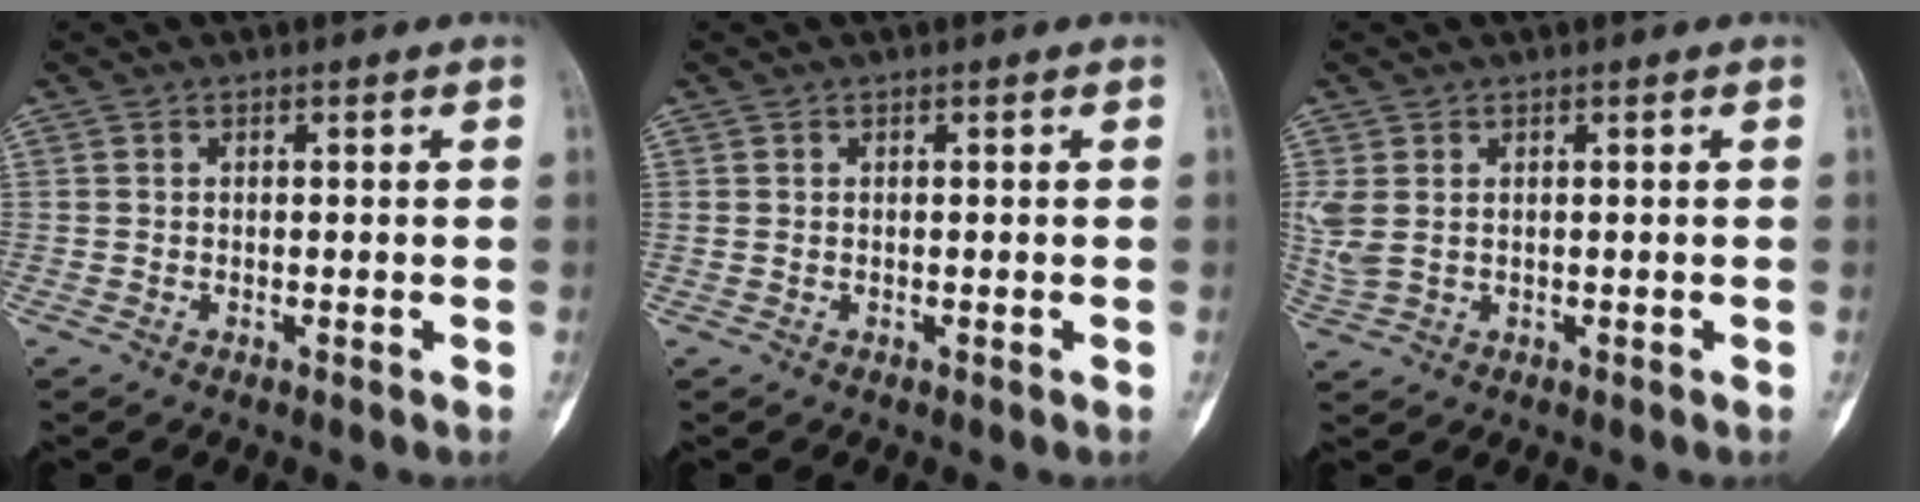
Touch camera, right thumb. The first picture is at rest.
{"total": 0.0}
{"total": 3.7, "force": [0.9, 2.2, 2.9], "torque": [-0.083, 0.002, 0.027]}